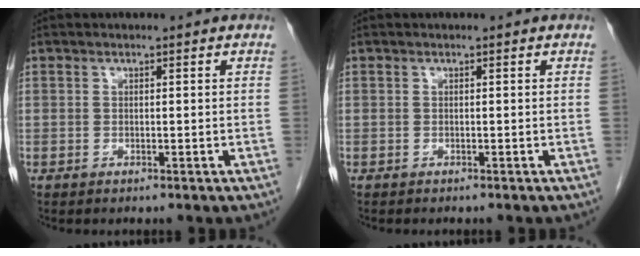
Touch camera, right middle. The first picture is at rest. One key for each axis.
{"total": 0.0}